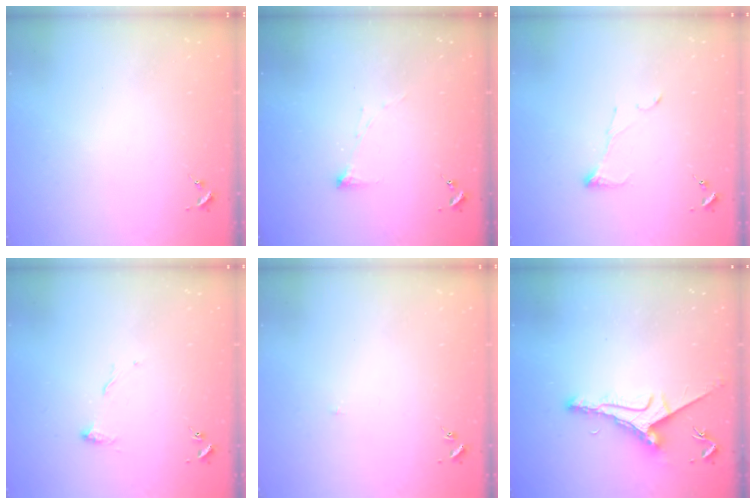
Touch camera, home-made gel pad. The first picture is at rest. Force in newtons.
{"total": 3.7, "press": 3.7, "slide": 0.4}
{"total": 6.7, "press": 6.6, "slide": 0.6}
{"total": 7.9, "press": 7.9, "slide": 0.5}
{"total": 1.4, "press": 1.3, "slide": 0.3}
{"total": 8.5, "press": 8.5, "slide": 0.4}